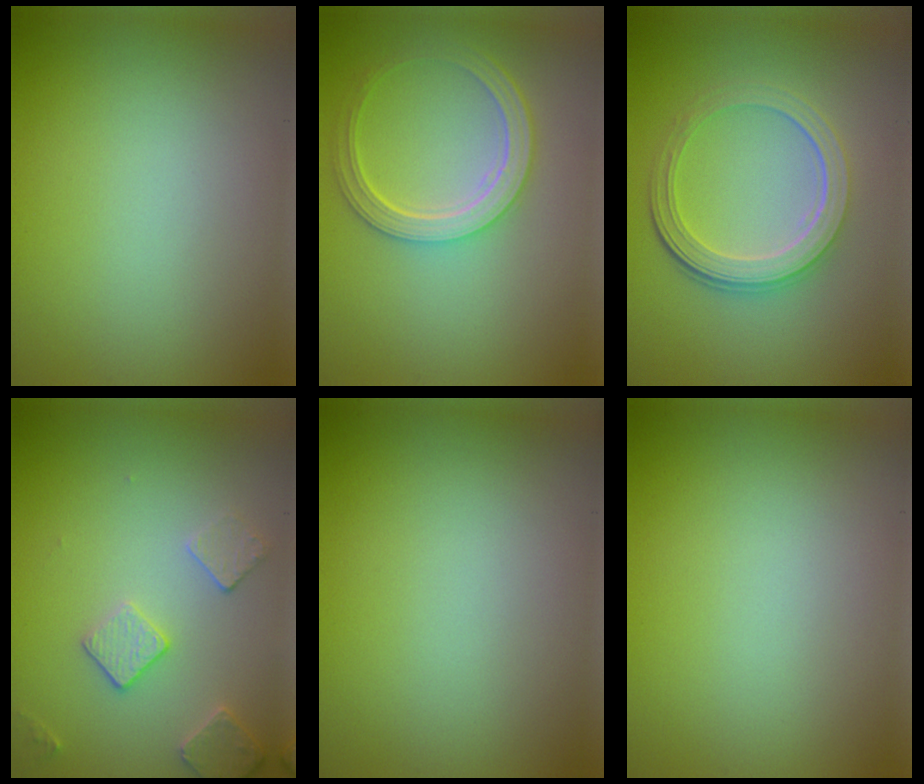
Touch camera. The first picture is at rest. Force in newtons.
{"total": 4.9, "press": 3.9, "slide": 3.0}
{"total": 4.9, "press": 3.7, "slide": 3.2}
{"total": 2.7, "press": 2.7, "slide": 0.7}
{"total": 0.0}
{"total": 0.0}